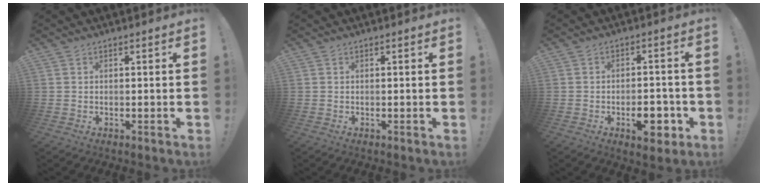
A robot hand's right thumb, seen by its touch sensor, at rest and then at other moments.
{"total": 0.0}
{"total": 8.8, "force": [-3.5, 5.0, 6.4], "torque": [-0.069, 0.018, -0.051]}